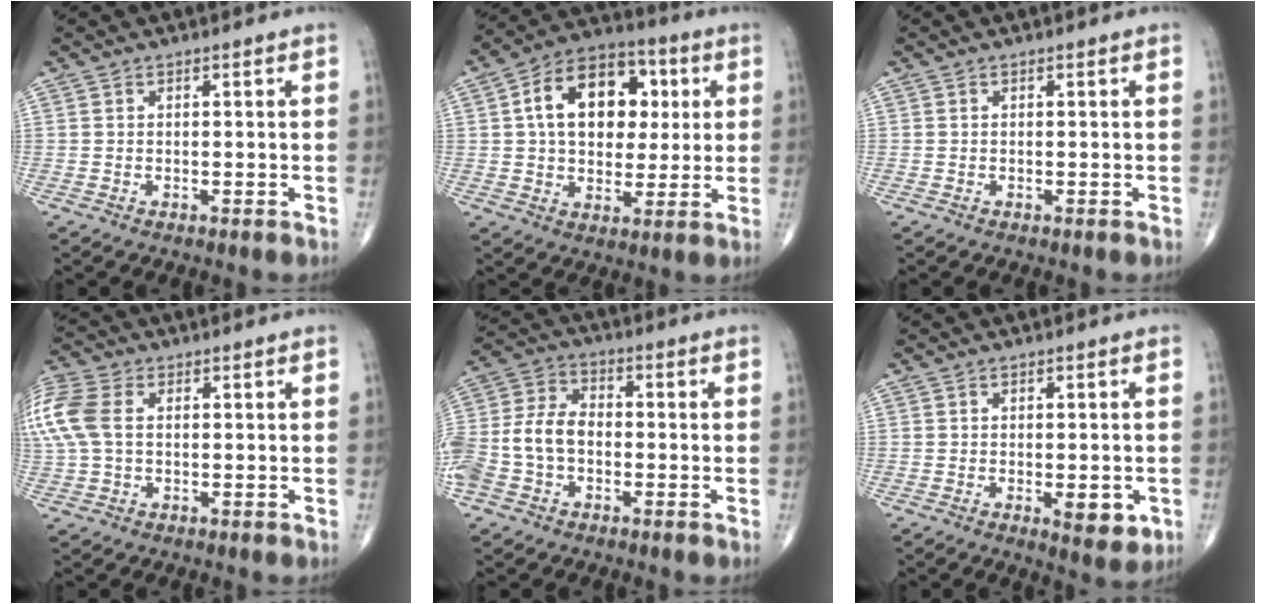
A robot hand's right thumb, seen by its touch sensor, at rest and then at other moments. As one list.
[{"total": 17.2, "force": [3.6, 11.6, 12.1], "torque": [-0.152, 0.013, 0.052]}, {"total": 0.0}, {"total": 12.9, "force": [2.0, 8.6, 9.4], "torque": [-0.260, 0.021, 0.039]}, {"total": 12.2, "force": [-2.7, 8.4, 8.5], "torque": [-0.180, 0.035, -0.060]}, {"total": 5.5, "force": [-1.5, 2.4, 4.7], "torque": [-0.050, -0.008, -0.014]}]